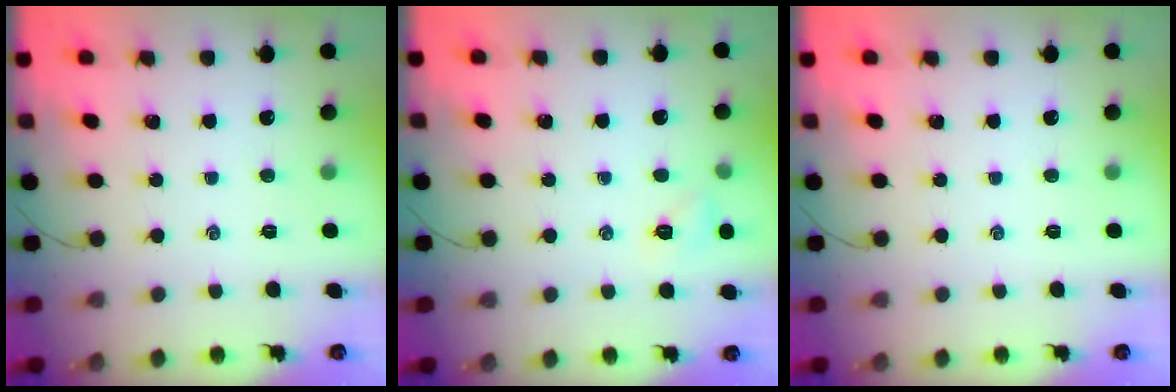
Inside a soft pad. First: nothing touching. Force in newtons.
{"total": 5.1, "press": 4.8, "slide": 1.5}
{"total": 0.0}